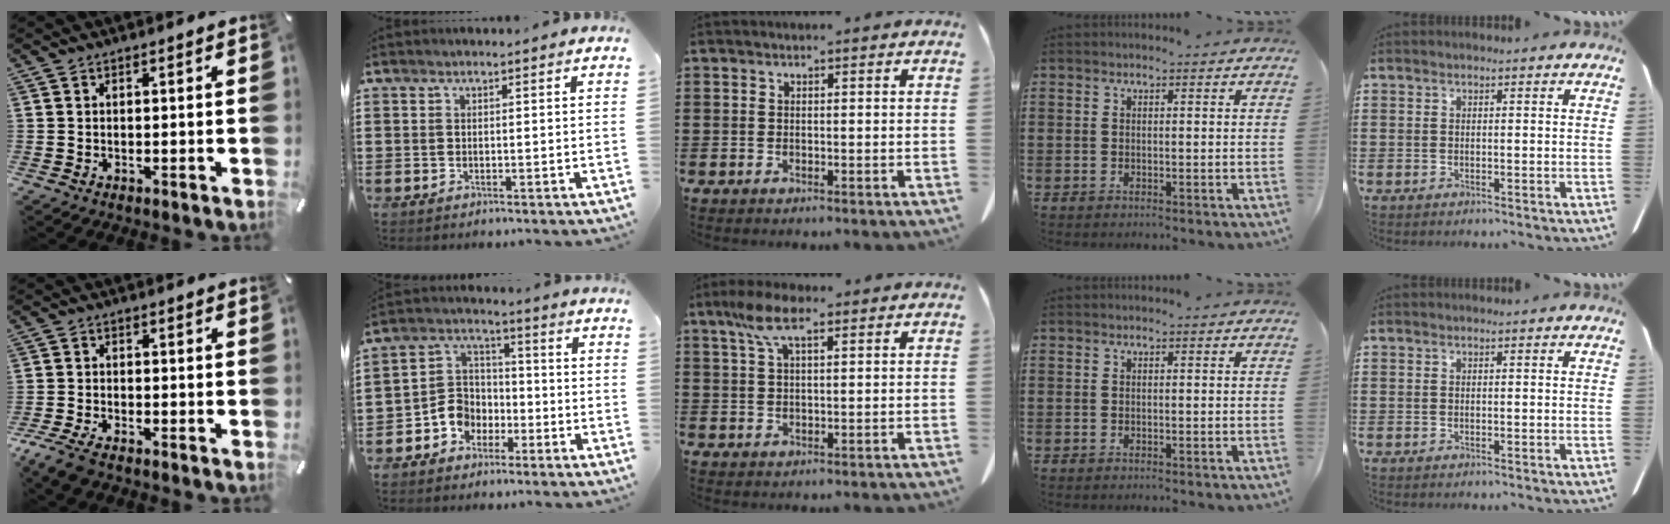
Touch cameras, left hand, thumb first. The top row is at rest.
{"thumb": {"total": 4.5, "force": [-3.6, 1.3, 2.4], "torque": [-0.063, 0.003, -0.072]}, "index": {"total": 6.0, "force": [-2.9, 5.0, 1.6], "torque": [-0.062, 0.005, -0.063]}, "middle": {"total": 6.3, "force": [3.3, 1.9, 5.0], "torque": [-0.105, 0.008, 0.060]}}